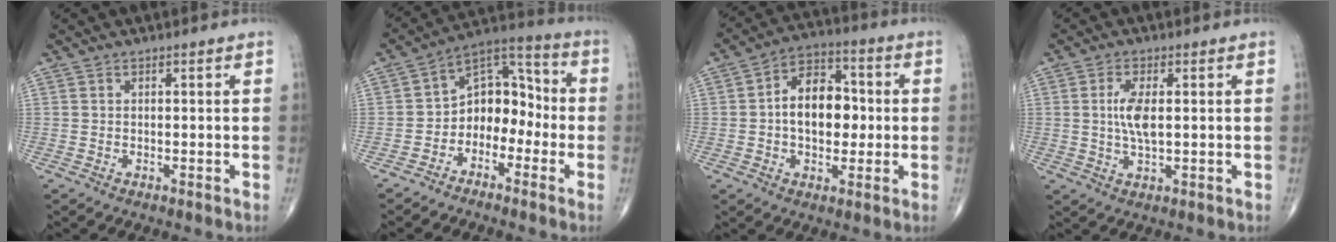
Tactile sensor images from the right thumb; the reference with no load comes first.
{"total": 10.6, "force": [-3.0, 7.5, 6.8], "torque": [-0.067, 0.062, -0.067]}
{"total": 11.9, "force": [0.0, 7.8, 9.1], "torque": [-0.110, 0.023, -0.007]}
{"total": 5.3, "force": [0.6, 1.9, 4.9], "torque": [-0.105, -0.005, 0.010]}